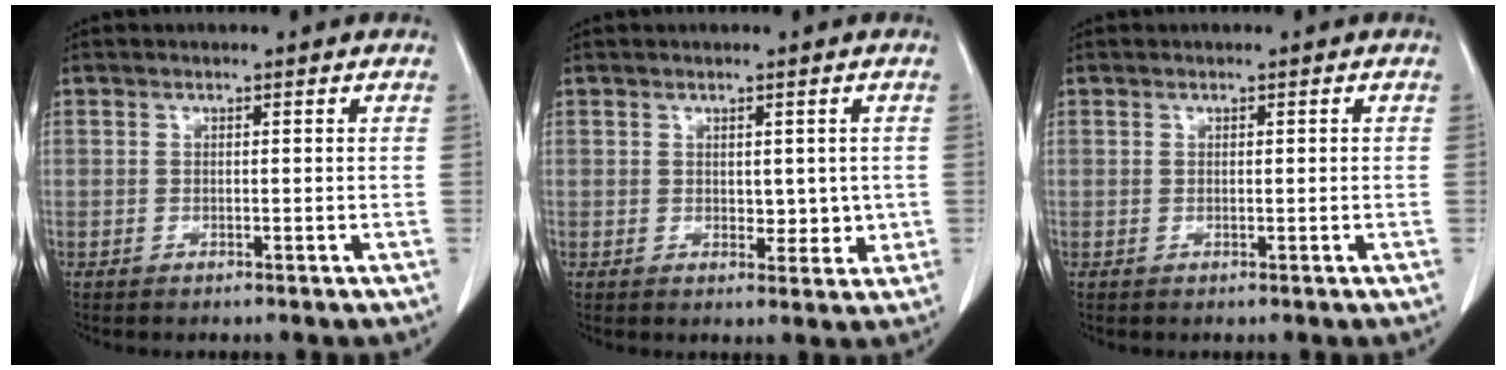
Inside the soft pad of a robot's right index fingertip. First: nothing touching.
{"total": 4.9, "force": [0.2, 3.2, 3.8], "torque": [-0.053, 0.003, 0.014]}
{"total": 0.6, "force": [0.0, 0.4, 0.4], "torque": [-0.015, 0.004, 0.002]}